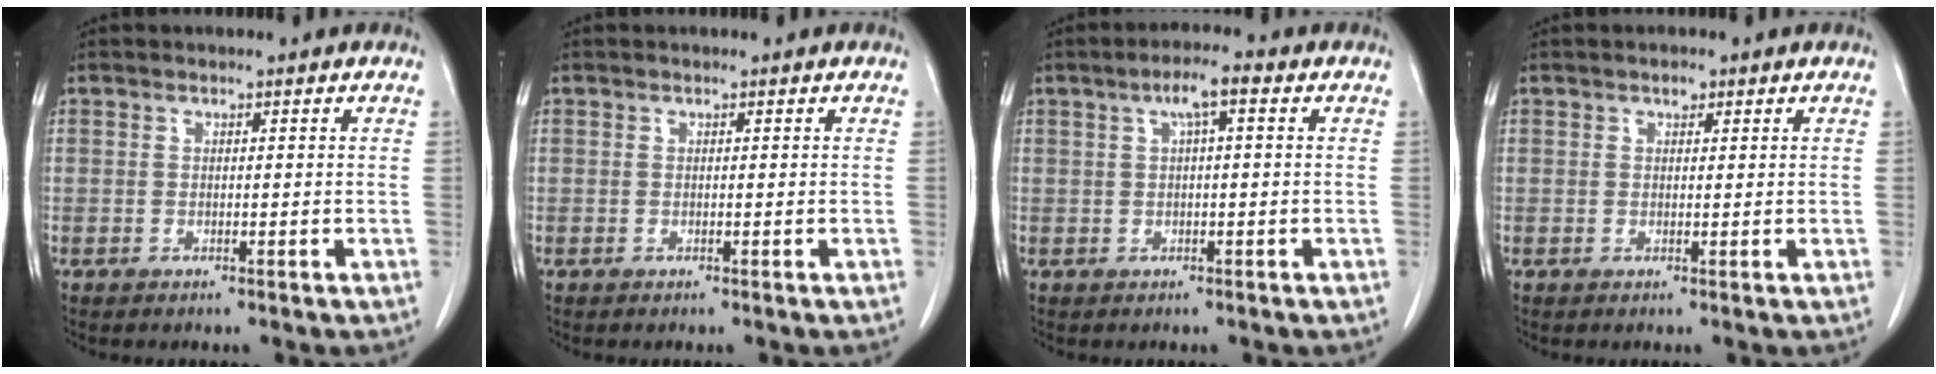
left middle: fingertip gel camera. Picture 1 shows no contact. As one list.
[{"total": 0.0}, {"total": 3.8, "force": [1.4, 0.5, 3.5], "torque": [-0.063, 0.014, 0.023]}, {"total": 1.0, "force": [0.7, 0.6, 0.6], "torque": [-0.010, 0.000, 0.010]}]